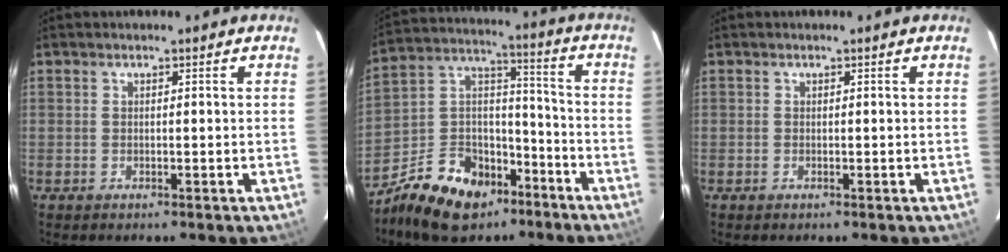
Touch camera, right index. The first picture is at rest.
{"total": 17.1, "force": [-10.7, 10.5, 8.3], "torque": [-0.184, 0.045, -0.165]}
{"total": 0.0}